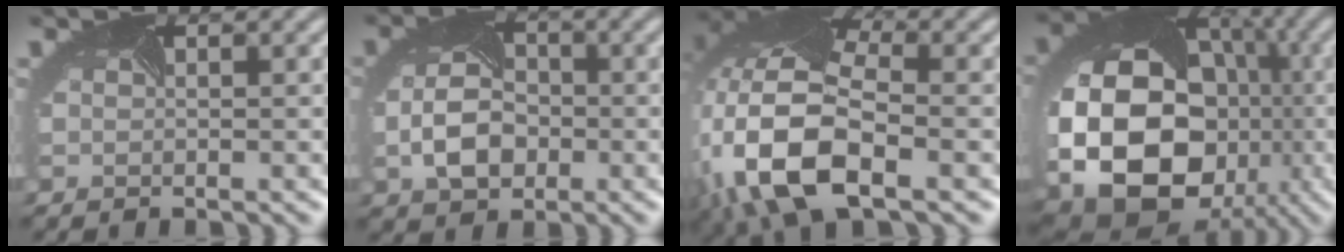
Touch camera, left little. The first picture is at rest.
{"total": 4.7, "force": [-1.0, 3.3, 3.3], "torque": [-0.076, -0.009, -0.015]}
{"total": 13.2, "force": [-3.7, 6.5, 10.9], "torque": [-0.246, -0.009, -0.070]}
{"total": 18.5, "force": [-3.2, 14.2, 11.5], "torque": [-0.234, -0.048, -0.035]}